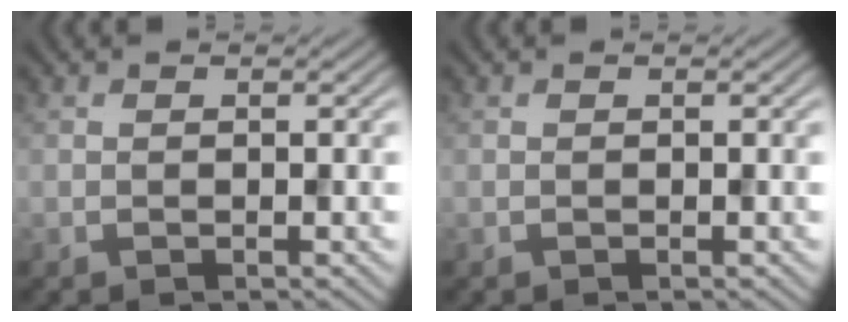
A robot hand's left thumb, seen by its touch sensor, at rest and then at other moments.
{"total": 0.0}